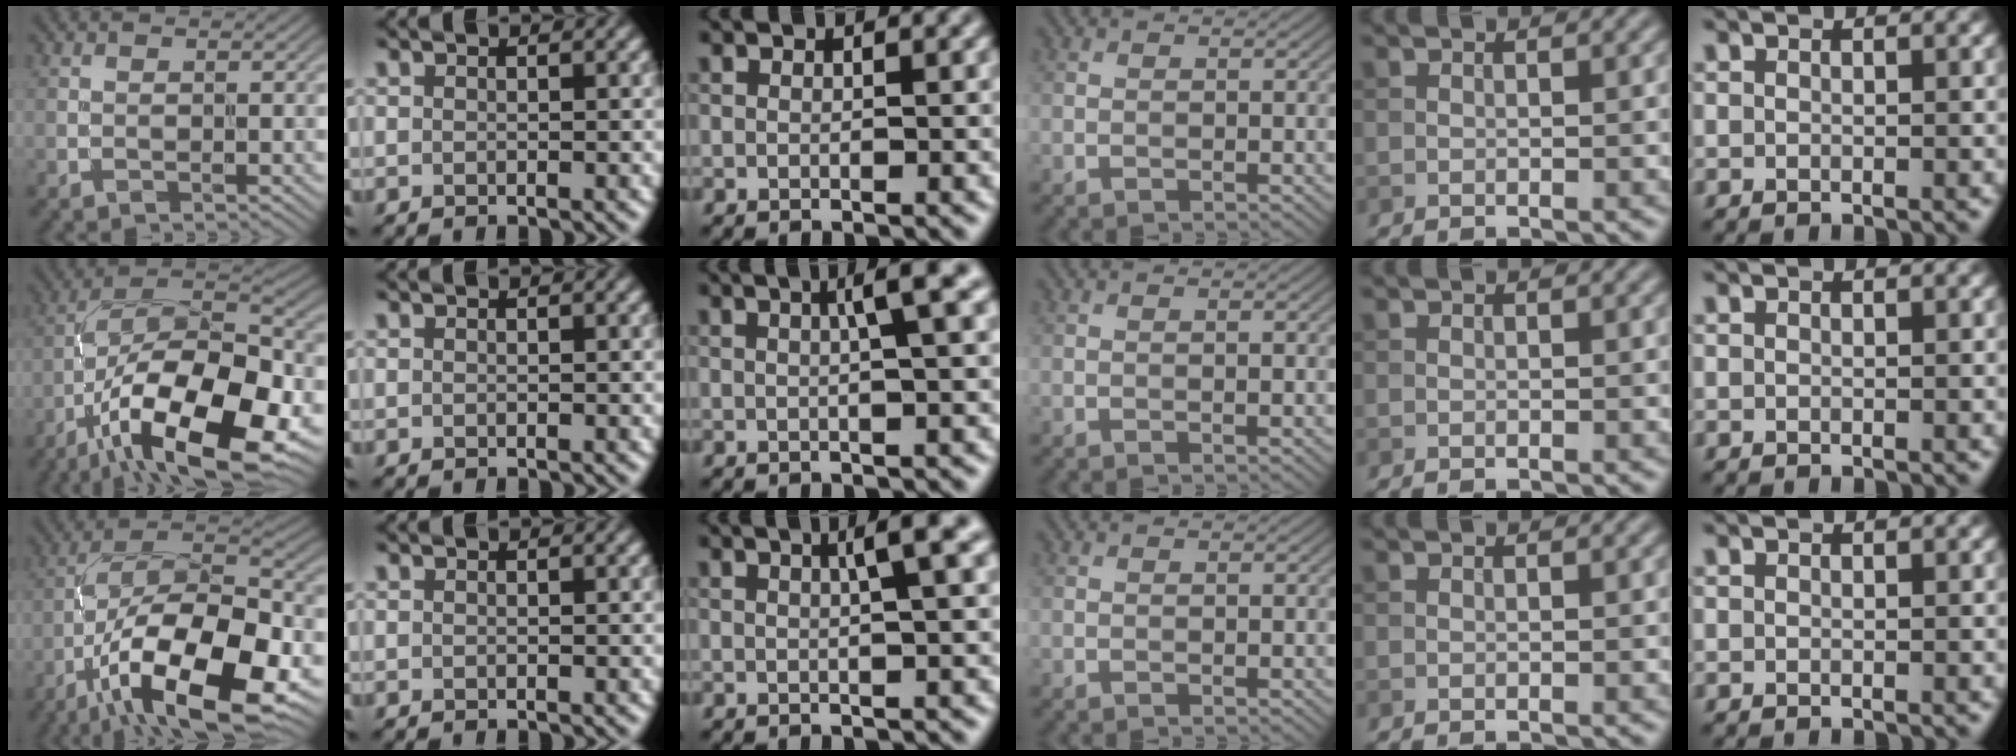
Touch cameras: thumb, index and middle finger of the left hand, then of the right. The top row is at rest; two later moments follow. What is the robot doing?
{"motion": "screw", "object": "medicine bottle"}